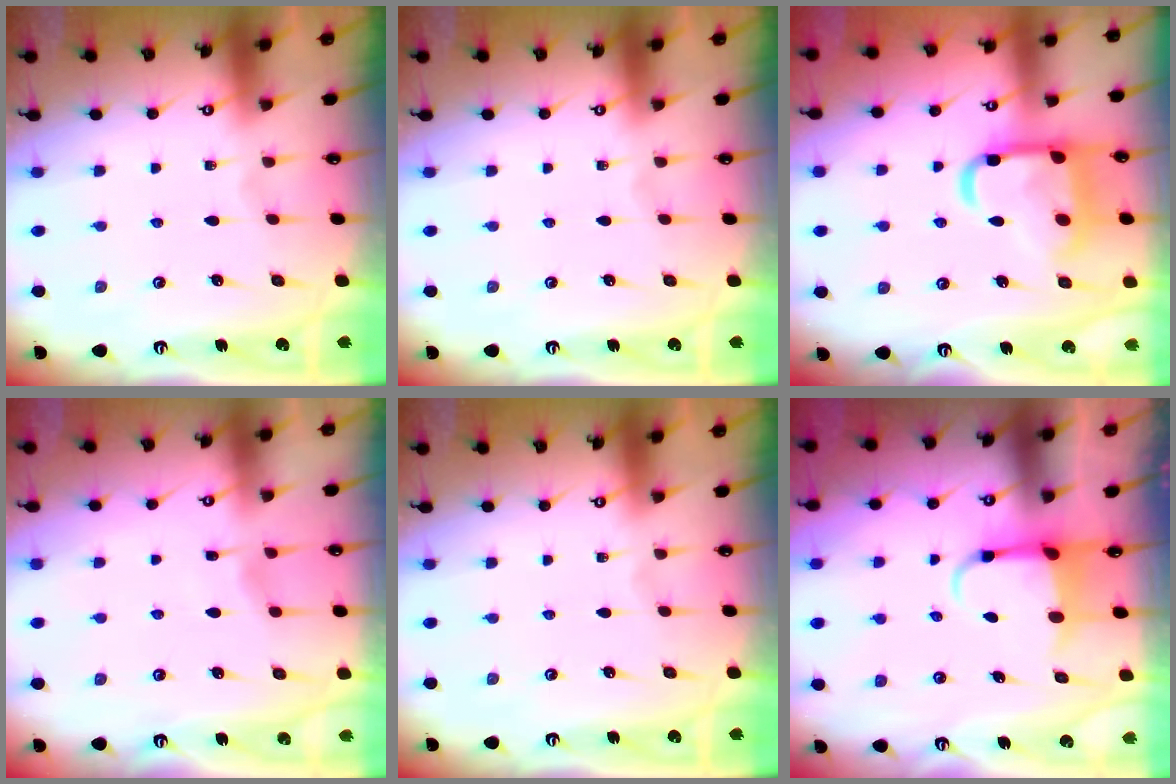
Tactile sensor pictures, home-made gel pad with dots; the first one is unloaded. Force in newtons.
{"total": 0.0}
{"total": 18.7, "press": 18.6, "slide": 1.6}
{"total": 3.4, "press": 3.3, "slide": 0.4}
{"total": 0.0}
{"total": 3.9, "press": 3.7, "slide": 1.0}